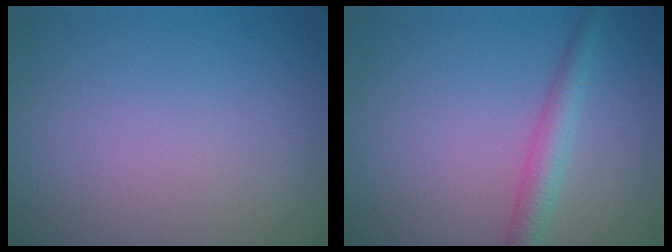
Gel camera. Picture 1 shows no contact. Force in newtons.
{"total": 2.7, "press": 2.7, "slide": 0.1}